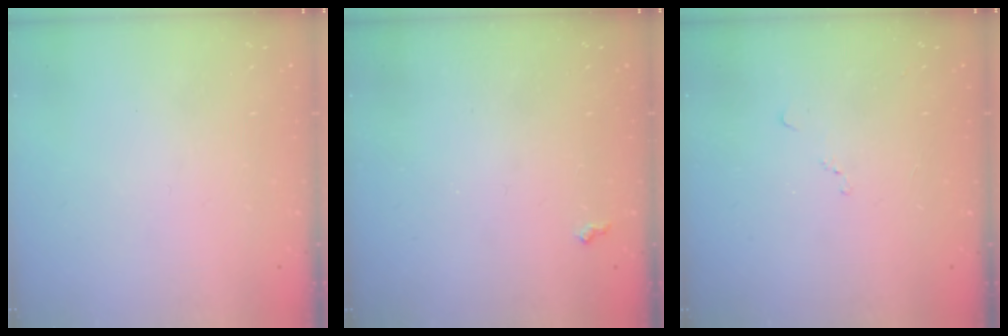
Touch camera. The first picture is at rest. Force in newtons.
{"total": 3.6, "press": 3.6, "slide": 0.5}
{"total": 6.6, "press": 6.6, "slide": 0.7}